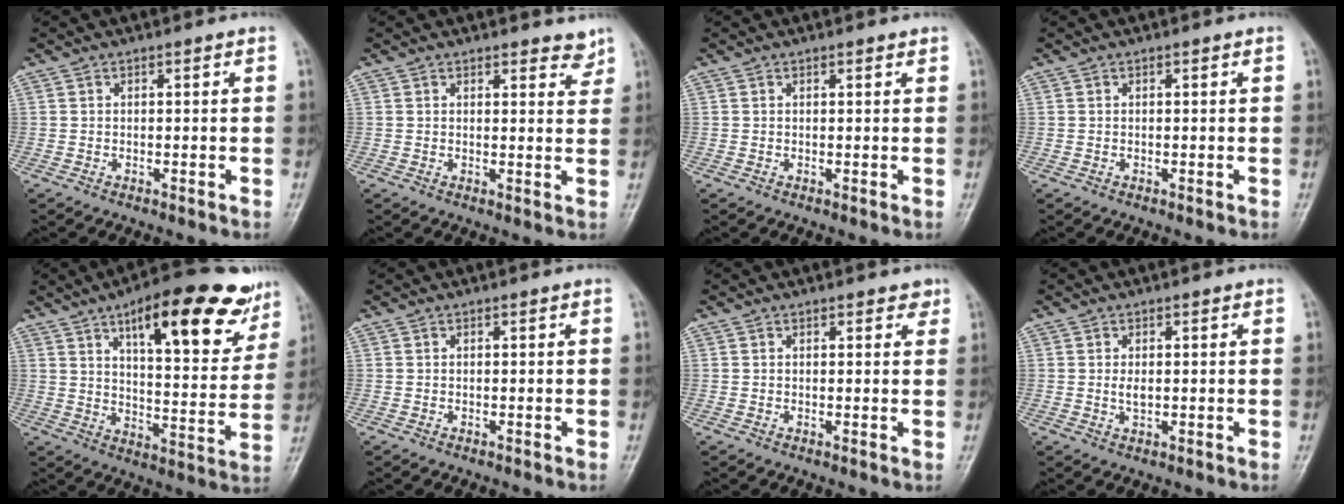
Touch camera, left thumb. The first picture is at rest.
{"total": 3.2, "force": [2.6, 1.4, 1.3], "torque": [0.008, -0.016, 0.030]}
{"total": 0.7, "force": [0.5, 0.3, 0.4], "torque": [-0.005, -0.003, 0.006]}
{"total": 0.0}
{"total": 22.4, "force": [13.0, 7.8, 16.5], "torque": [-0.191, -0.045, 0.191]}
{"total": 0.0}
{"total": 1.7, "force": [1.2, 1.0, 0.7], "torque": [0.008, -0.004, 0.010]}
{"total": 1.9, "force": [0.1, 1.1, 1.5], "torque": [-0.025, -0.003, 0.003]}